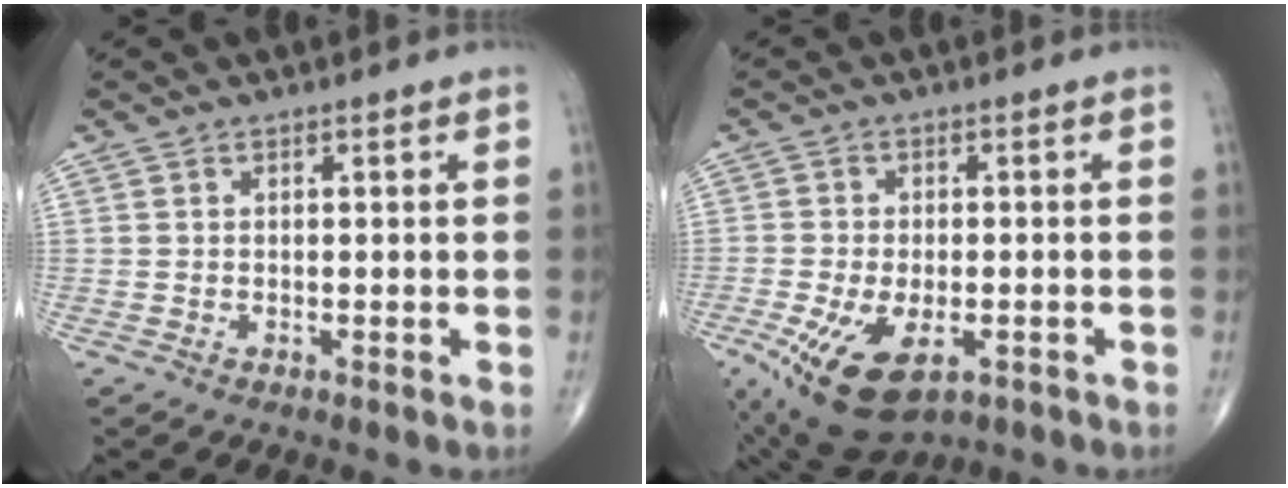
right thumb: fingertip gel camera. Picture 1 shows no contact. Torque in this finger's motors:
{"motor_torque": [-0.07, 0.51, 0.60, -0.03, 0.11]}